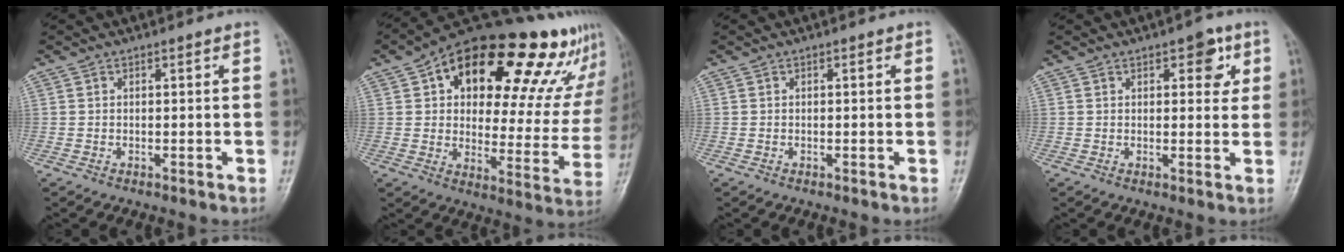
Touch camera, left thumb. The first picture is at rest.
{"total": 29.0, "force": [16.0, 13.6, 20.0], "torque": [-0.229, -0.012, 0.224]}
{"total": 0.0}
{"total": 5.1, "force": [2.2, 2.6, 3.7], "torque": [-0.021, -0.004, 0.020]}